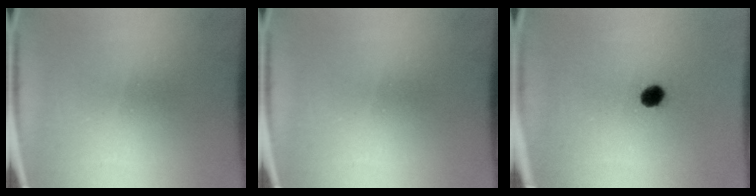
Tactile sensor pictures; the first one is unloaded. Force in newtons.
{"total": 0.0}
{"total": 3.2}